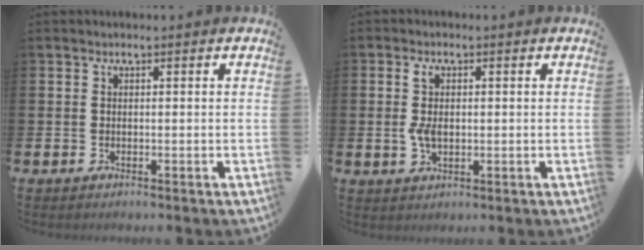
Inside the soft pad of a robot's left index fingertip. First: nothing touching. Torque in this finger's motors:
{"motor_torque": [0.33, 0.19, 0.15, 0.08]}